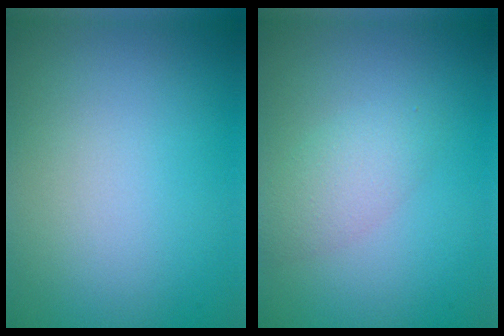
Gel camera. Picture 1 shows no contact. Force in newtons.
{"total": 2.4, "press": 2.4, "slide": 0.2}